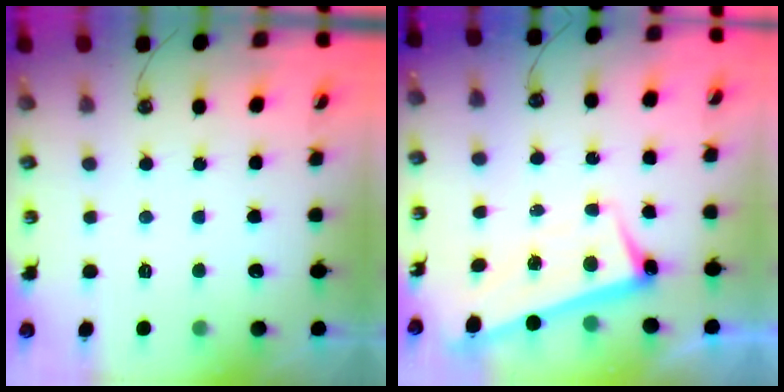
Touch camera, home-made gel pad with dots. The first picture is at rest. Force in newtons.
{"total": 2.4, "press": 2.3, "slide": 0.7}